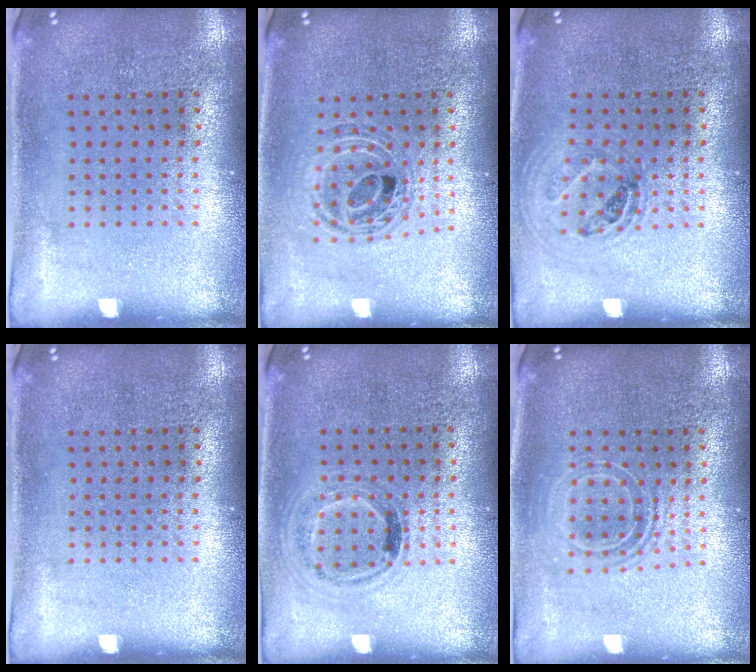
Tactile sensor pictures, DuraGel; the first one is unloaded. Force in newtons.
{"total": 0.9, "press": 0.9, "slide": 0.2}
{"total": 1.1, "press": 1.0, "slide": 0.4}
{"total": 0.0}
{"total": 0.9, "press": 0.9, "slide": 0.3}
{"total": 1.7, "press": 1.3, "slide": 1.0}